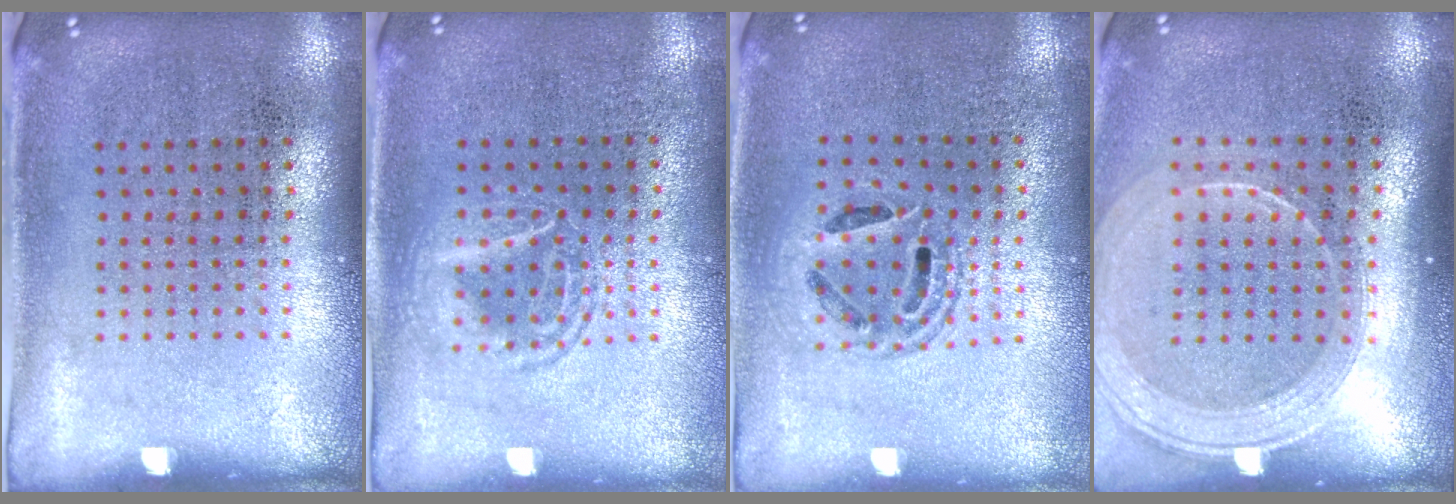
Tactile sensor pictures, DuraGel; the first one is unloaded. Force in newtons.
{"total": 1.3, "press": 1.2, "slide": 0.2}
{"total": 1.4, "press": 1.2, "slide": 0.7}
{"total": 1.8, "press": 1.6, "slide": 0.7}